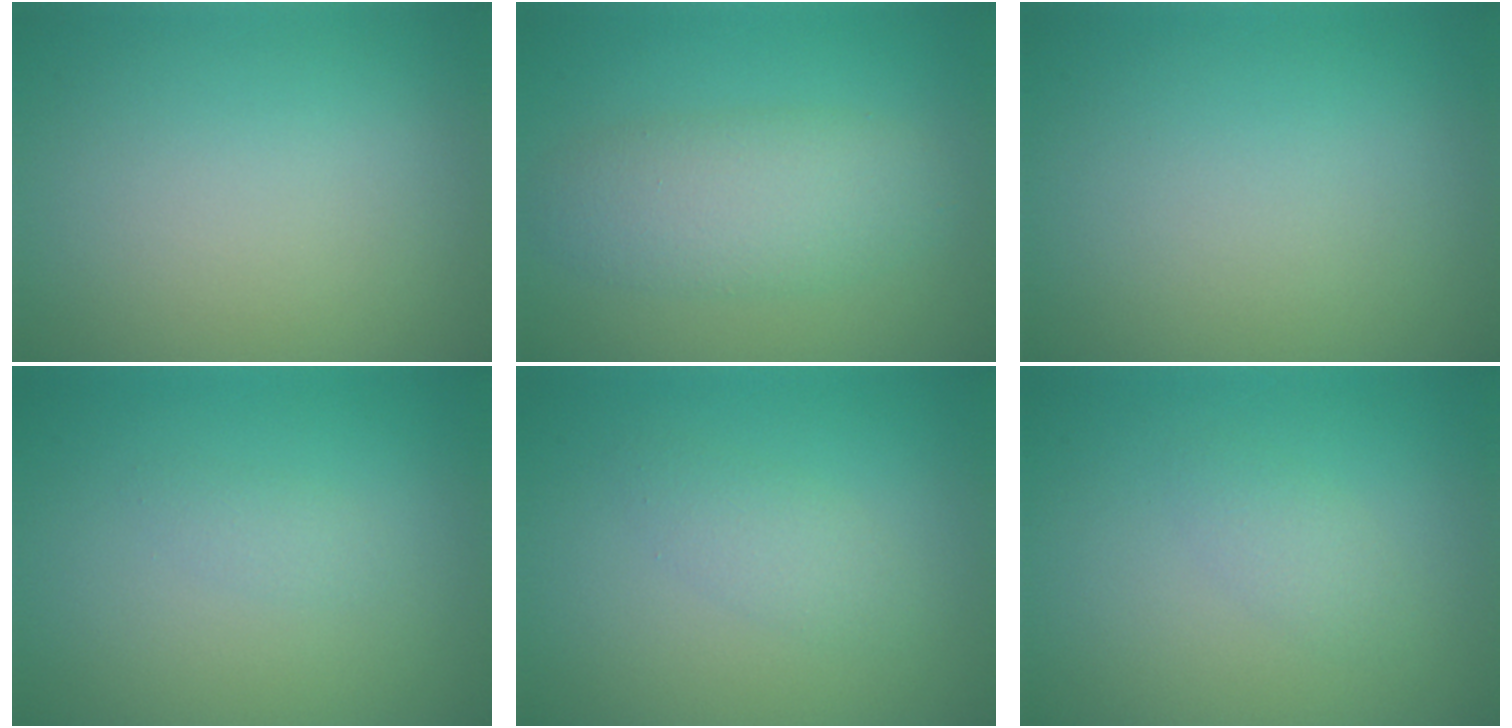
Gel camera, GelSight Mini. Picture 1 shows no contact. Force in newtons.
{"total": 4.3, "press": 4.3, "slide": 0.4}
{"total": 0.0}
{"total": 0.9, "press": 0.9, "slide": 0.1}
{"total": 1.7, "press": 1.7, "slide": 0.1}
{"total": 1.4, "press": 1.4, "slide": 0.1}